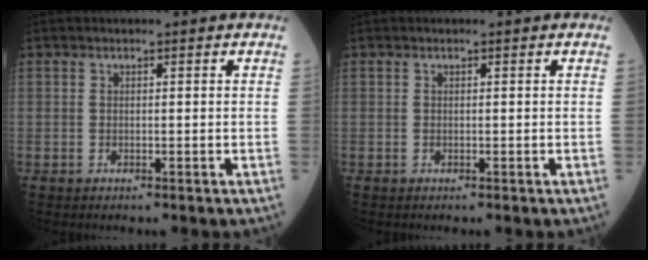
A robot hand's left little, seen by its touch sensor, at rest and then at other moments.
{"total": 0.0}